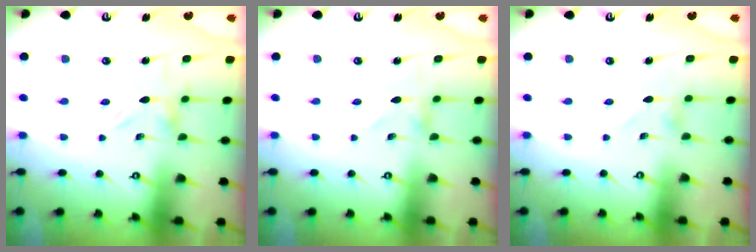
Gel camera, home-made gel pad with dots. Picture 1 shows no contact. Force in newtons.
{"total": 0.0}
{"total": 0.8, "press": 0.7, "slide": 0.1}